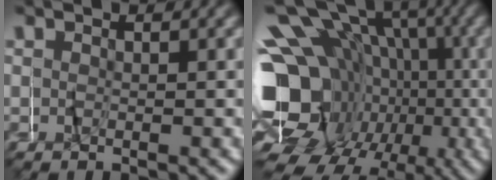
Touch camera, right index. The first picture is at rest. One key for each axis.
{"total": 15.5, "fx": -2.8, "fy": 12.1, "fz": 9.2, "tx": -0.167, "ty": -0.039, "tz": -0.042}